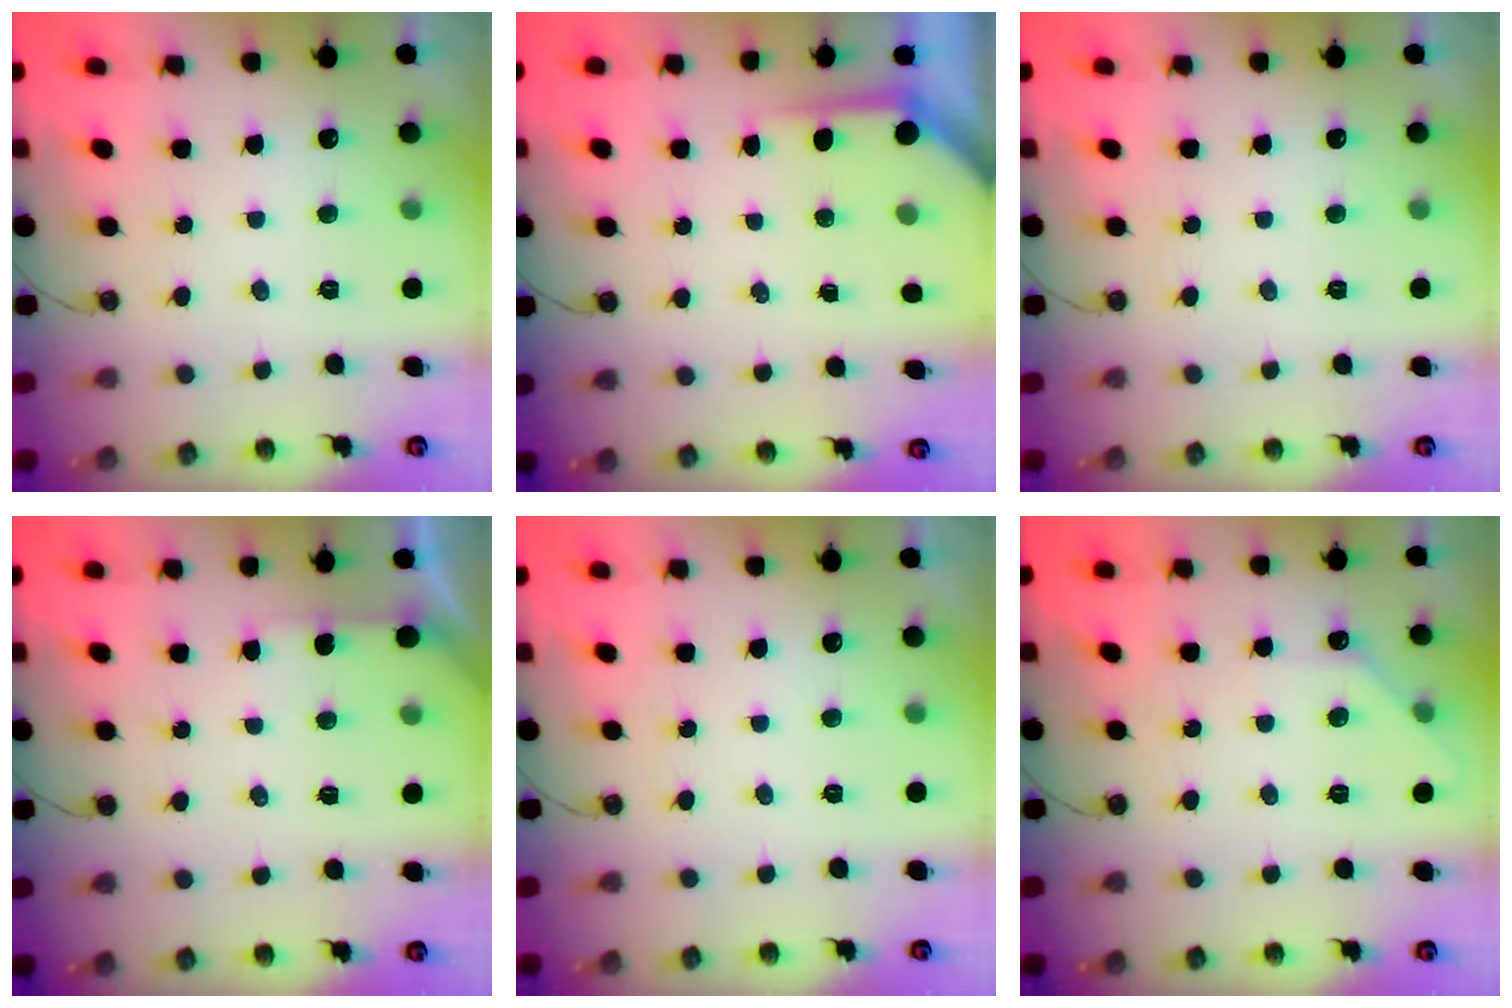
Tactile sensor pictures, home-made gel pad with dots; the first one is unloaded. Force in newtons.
{"total": 3.6, "press": 3.5, "slide": 0.4}
{"total": 0.0}
{"total": 2.9, "press": 2.9, "slide": 0.3}
{"total": 0.0}
{"total": 4.5, "press": 4.4, "slide": 0.6}